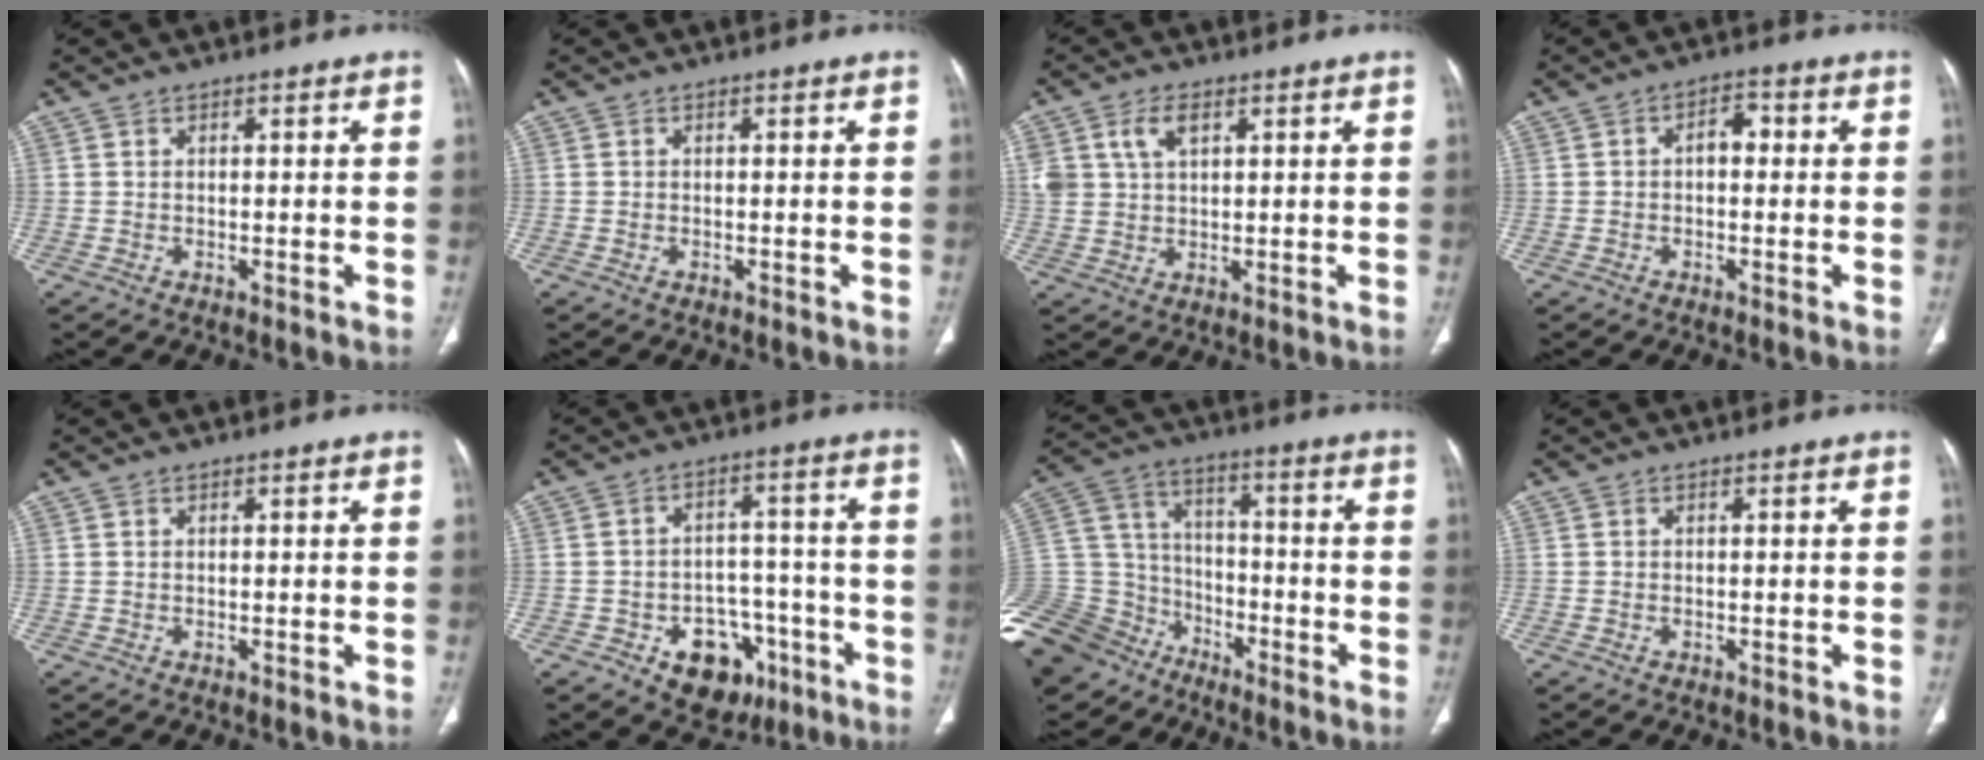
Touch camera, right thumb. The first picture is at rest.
{"total": 0.0}
{"total": 6.5, "force": [2.8, 3.9, 4.3], "torque": [-0.084, -0.001, 0.060]}
{"total": 3.5, "force": [0.1, 2.2, 2.7], "torque": [-0.029, 0.015, -0.006]}
{"total": 0.0}
{"total": 12.7, "force": [-6.2, 8.9, 6.5], "torque": [-0.050, 0.047, -0.078]}
{"total": 25.9, "force": [-16.0, 17.6, 10.3], "torque": [-0.289, 0.051, -0.281]}
{"total": 0.0}